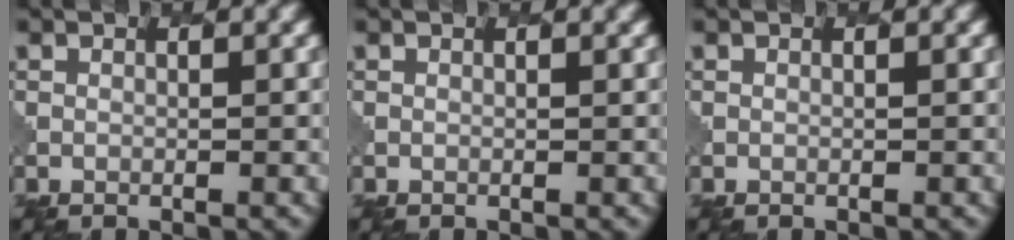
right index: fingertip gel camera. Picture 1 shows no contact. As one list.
[{"total": 0.6, "force": [0.3, 0.2, 0.5], "torque": [-0.003, 0.000, 0.001]}, {"total": 0.0}]